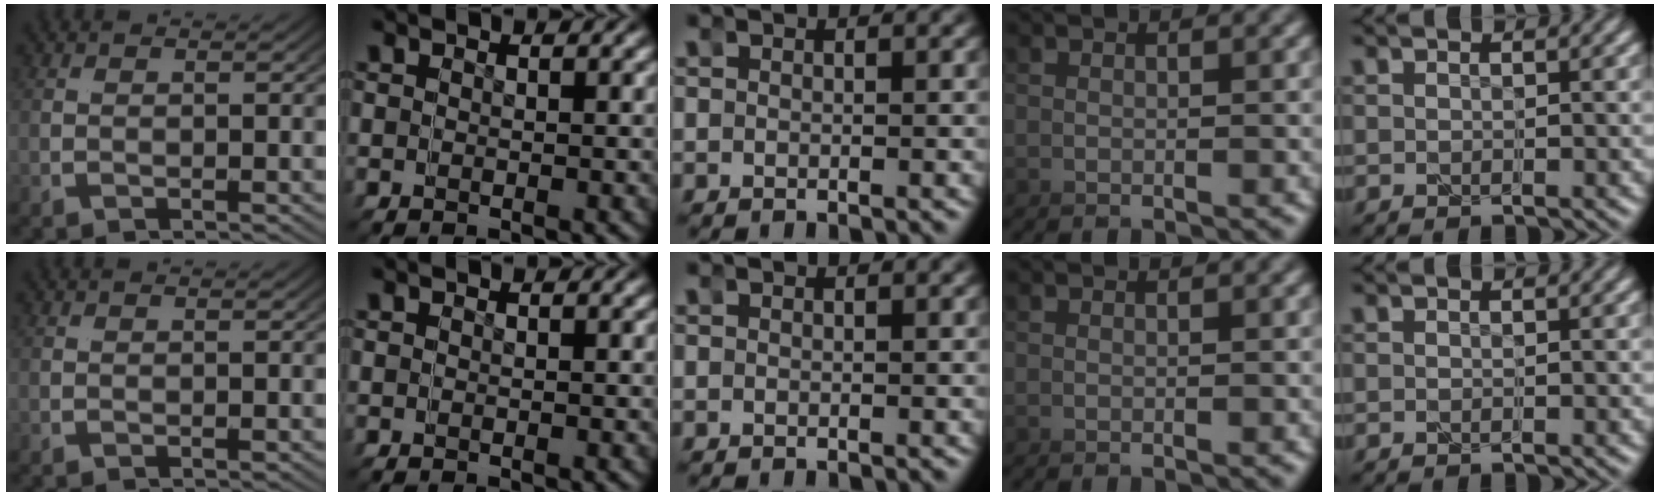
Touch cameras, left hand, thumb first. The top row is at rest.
{}